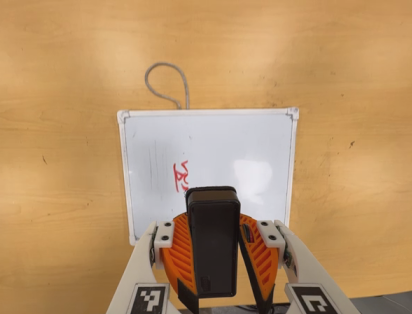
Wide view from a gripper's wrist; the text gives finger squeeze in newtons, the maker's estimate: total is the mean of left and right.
{"total": 9.6, "left": 9.7, "right": 9.4}